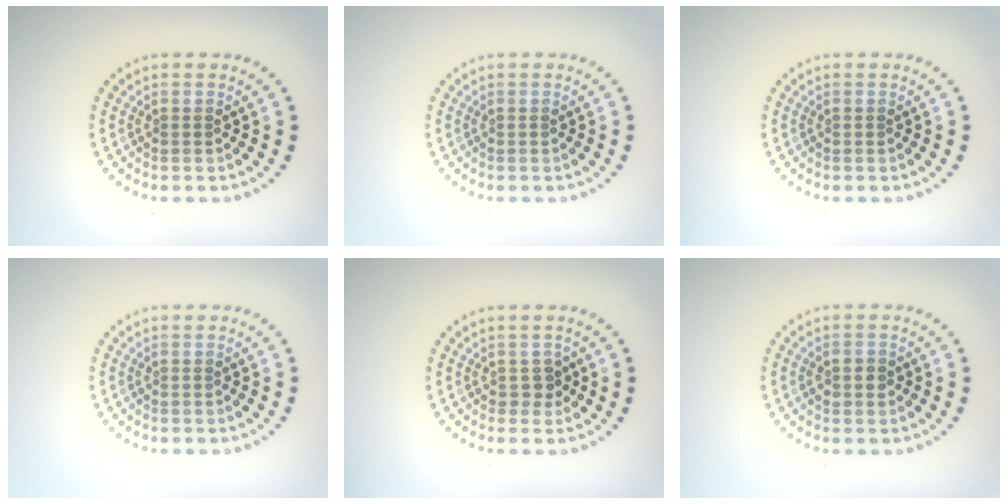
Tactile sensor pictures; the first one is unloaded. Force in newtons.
{"total": 0.0}
{"total": 0.0}
{"total": 0.0}
{"total": 1.3, "press": 1.1, "slide": 0.7}
{"total": 1.6, "press": 1.5, "slide": 0.5}